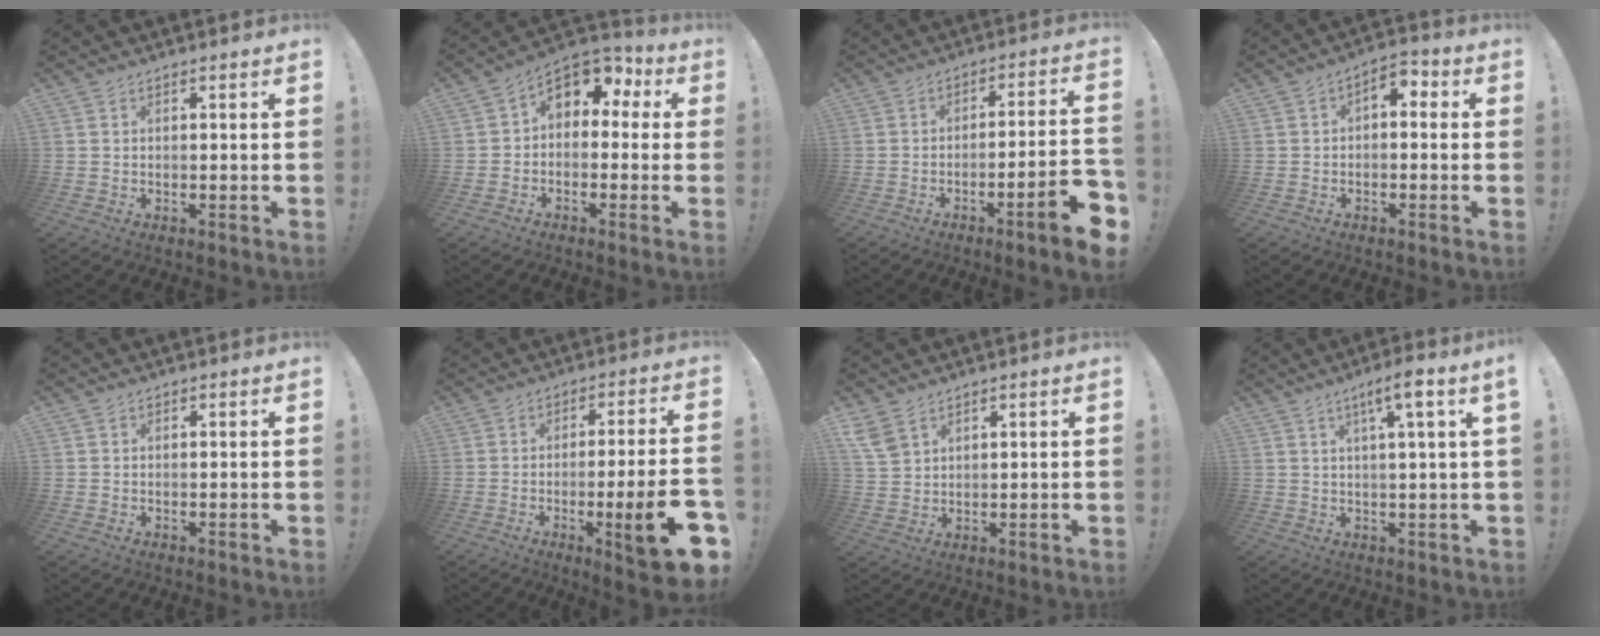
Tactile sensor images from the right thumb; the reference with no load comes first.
{"total": 8.0, "force": [2.6, 5.5, 5.3], "torque": [-0.076, -0.014, 0.052]}
{"total": 10.1, "force": [-5.6, 0.4, 8.4], "torque": [-0.123, 0.021, -0.091]}
{"total": 3.7, "force": [-0.9, 2.4, 2.6], "torque": [-0.032, 0.007, -0.018]}
{"total": 0.0}
{"total": 15.7, "force": [-5.0, 1.7, 14.8], "torque": [-0.212, 0.011, -0.062]}
{"total": 5.7, "force": [3.7, 3.2, 2.8], "torque": [-0.068, -0.011, 0.075]}
{"total": 7.0, "force": [2.8, -0.4, 6.4], "torque": [-0.100, -0.009, 0.037]}